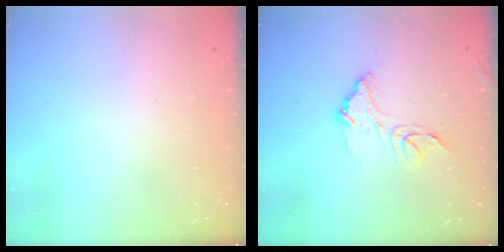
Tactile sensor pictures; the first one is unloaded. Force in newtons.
{"total": 12.3, "press": 12.3, "slide": 1.0}